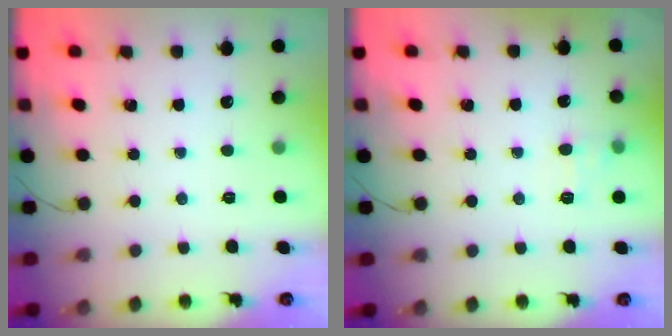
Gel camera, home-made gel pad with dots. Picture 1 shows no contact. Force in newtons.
{"total": 6.6, "press": 6.4, "slide": 1.7}